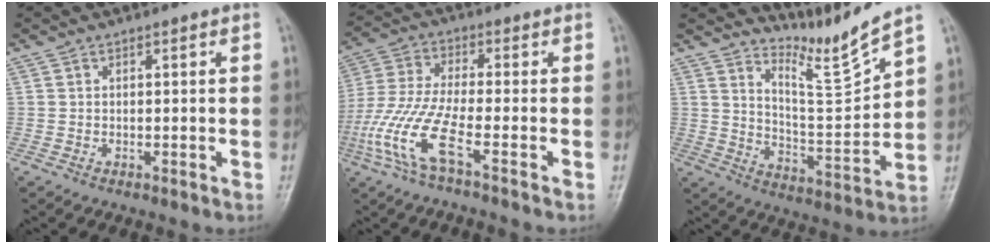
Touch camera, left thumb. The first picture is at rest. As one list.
[{"total": 10.8, "force": [-4.8, 1.9, 9.5], "torque": [-0.237, 0.018, -0.103]}, {"total": 8.6, "force": [8.1, -1.5, 2.5], "torque": [-0.032, -0.091, 0.157]}]